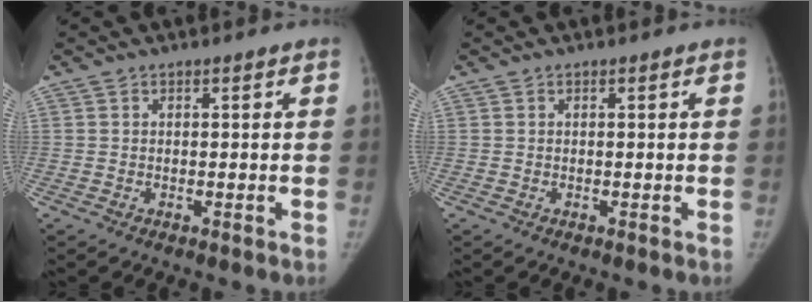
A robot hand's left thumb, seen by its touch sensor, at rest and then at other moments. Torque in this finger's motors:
{"motor_torque": [0.00, -0.01, 0.05, -0.05, 0.00]}